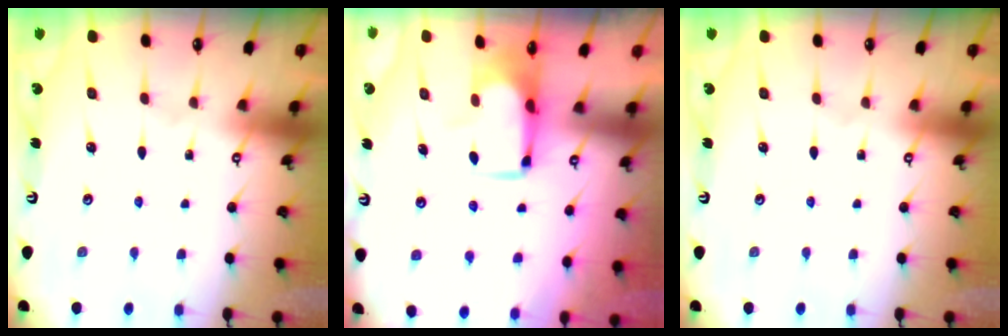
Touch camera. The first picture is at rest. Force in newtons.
{"total": 1.0, "press": 1.0, "slide": 0.1}
{"total": 0.0}